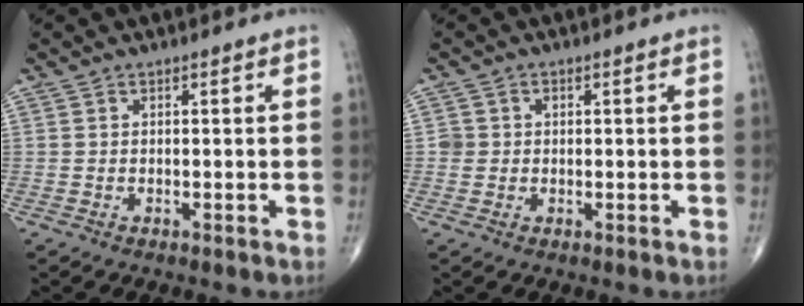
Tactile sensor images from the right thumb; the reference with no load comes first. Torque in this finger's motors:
{"motor_torque": [-0.14, 0.01, -0.02, 0.05, -0.02]}